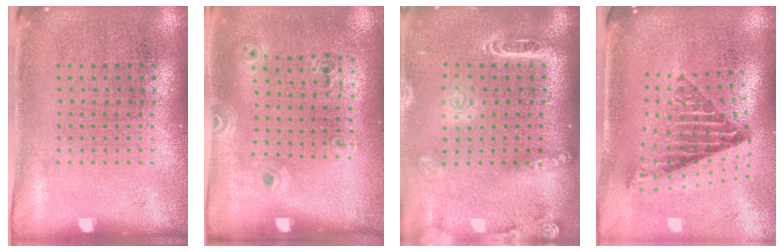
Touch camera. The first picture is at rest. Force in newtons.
{"total": 1.1, "press": 0.9, "slide": 0.7}
{"total": 2.3, "press": 1.9, "slide": 1.3}
{"total": 1.8, "press": 1.4, "slide": 1.1}